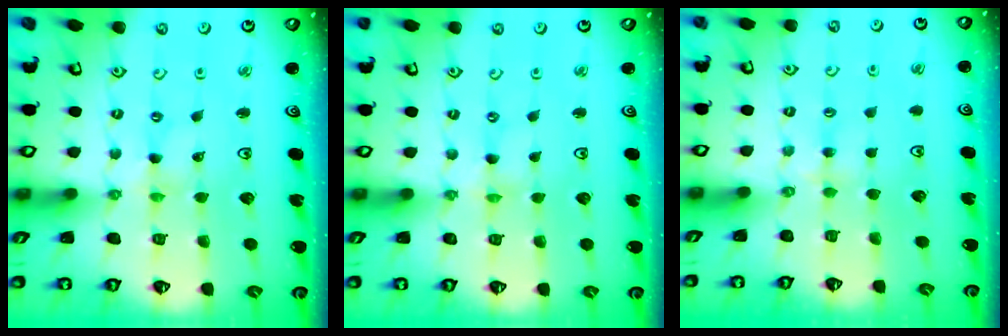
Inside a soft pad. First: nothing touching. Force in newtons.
{"total": 0.0}
{"total": 2.3, "press": 2.3, "slide": 0.4}